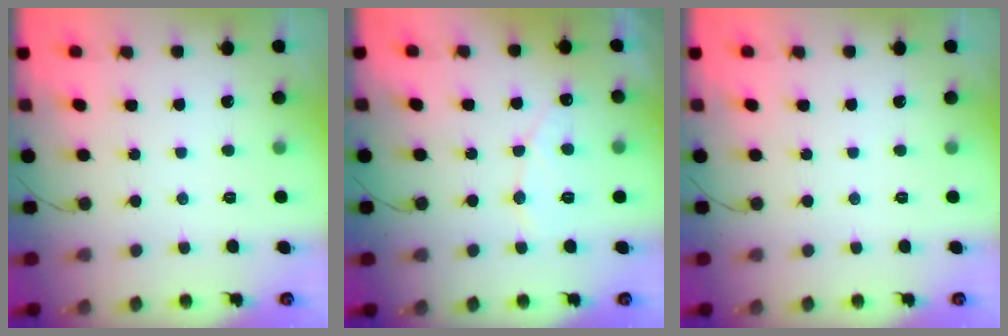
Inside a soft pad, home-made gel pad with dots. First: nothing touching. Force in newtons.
{"total": 6.7, "press": 6.7, "slide": 0.5}
{"total": 0.0}